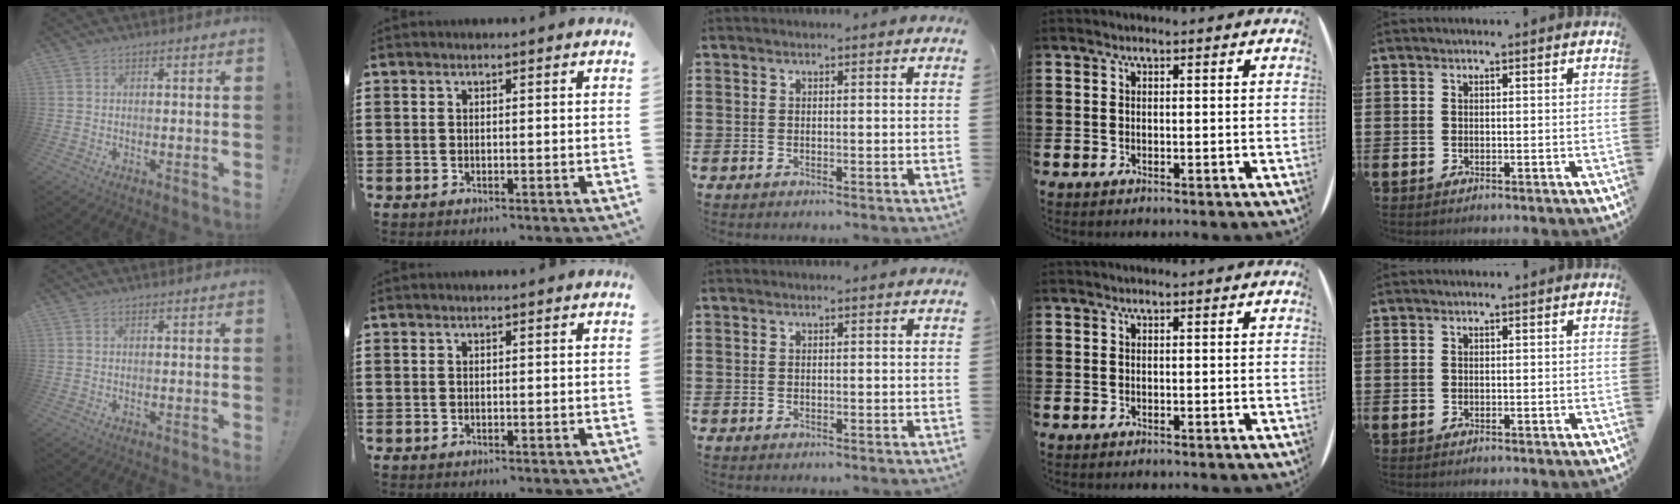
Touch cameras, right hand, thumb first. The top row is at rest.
{}